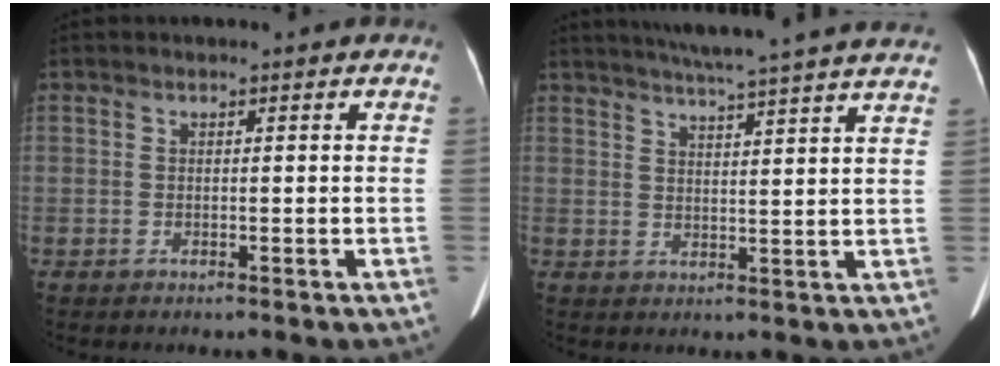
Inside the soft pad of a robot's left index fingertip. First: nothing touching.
{"total": 19.1, "force": [16.9, -0.9, 8.8], "torque": [-0.141, -0.006, 0.213]}